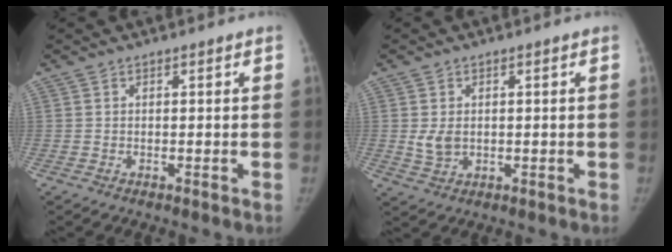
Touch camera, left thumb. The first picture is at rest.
{"total": 3.4, "force": [0.1, 2.5, 2.3], "torque": [-0.038, -0.005, 0.008]}